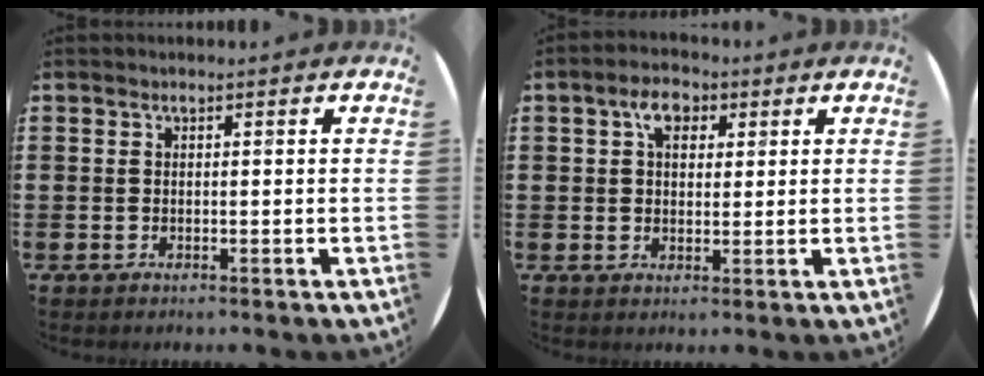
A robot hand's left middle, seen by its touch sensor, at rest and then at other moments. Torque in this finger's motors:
{"motor_torque": [0.42, -0.25, 0.11, 0.09]}